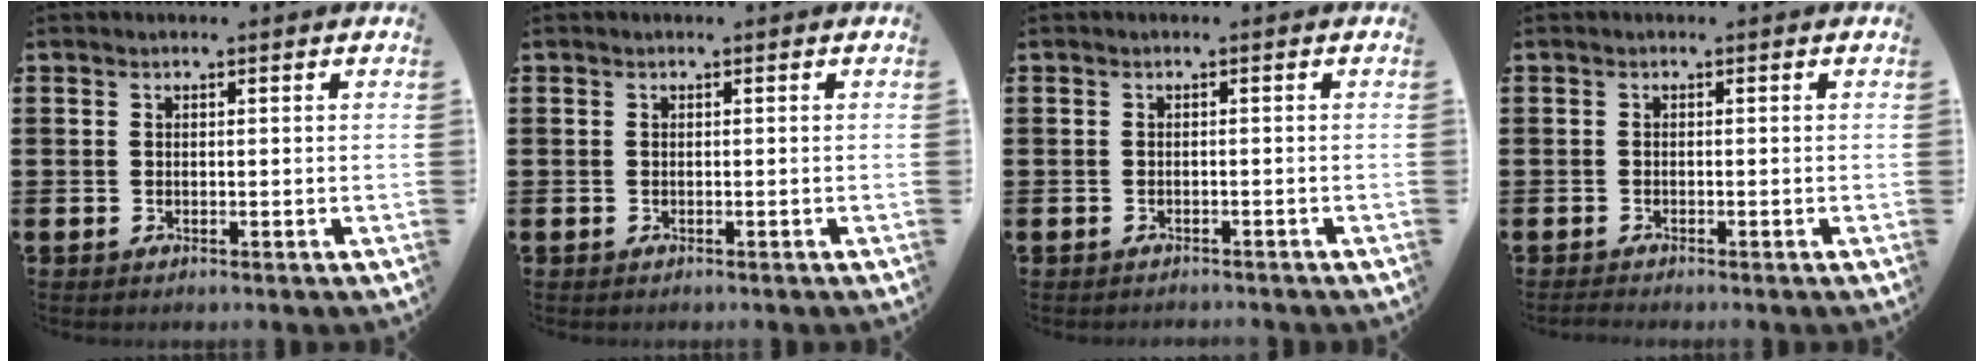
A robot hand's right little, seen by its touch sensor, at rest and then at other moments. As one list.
[{"total": 0.0}, {"total": 0.5, "force": [-0.5, 0.0, -0.1], "torque": [0.000, -0.001, -0.011]}, {"total": 0.6, "force": [-0.5, 0.0, 0.3], "torque": [-0.005, -0.002, -0.010]}]